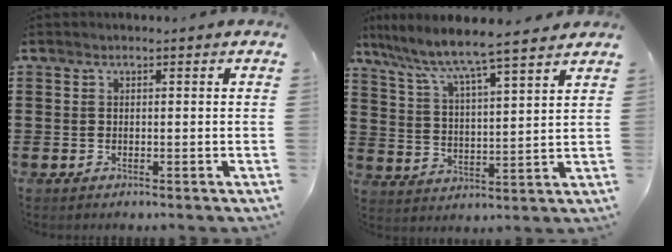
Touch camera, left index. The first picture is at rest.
{"total": 5.9, "force": [5.4, -0.6, 2.3], "torque": [-0.071, -0.039, 0.085]}